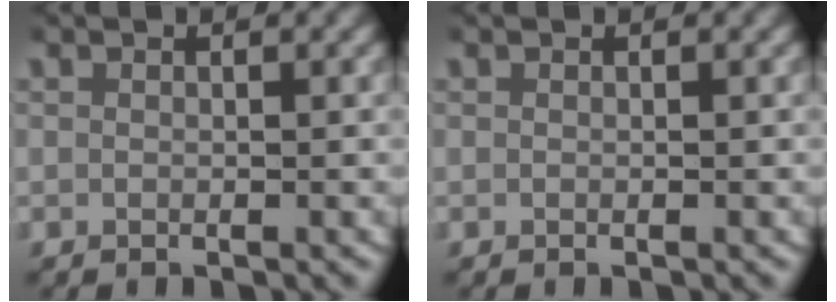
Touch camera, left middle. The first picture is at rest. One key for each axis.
{"total": 0.0}